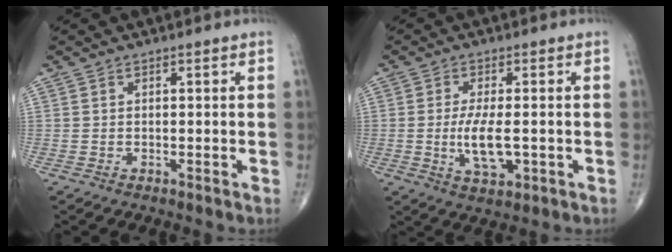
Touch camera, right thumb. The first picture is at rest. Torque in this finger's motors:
{"motor_torque": [0.54, 1.56, 0.63, 0.44, 0.22]}